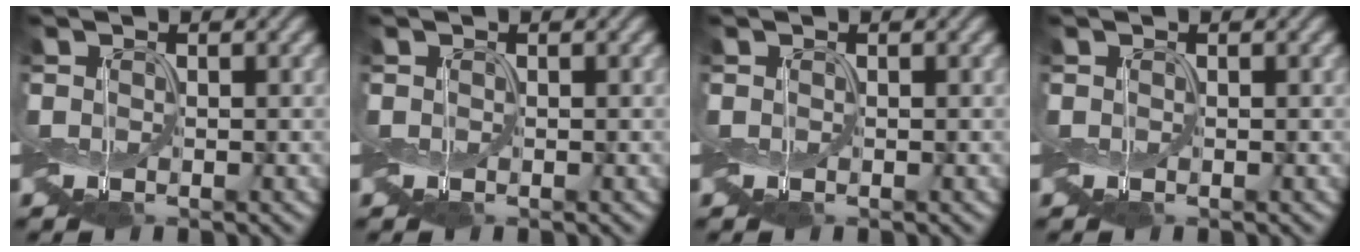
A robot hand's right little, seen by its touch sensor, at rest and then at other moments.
{"total": 0.0}
{"total": 0.0}
{"total": 0.0}